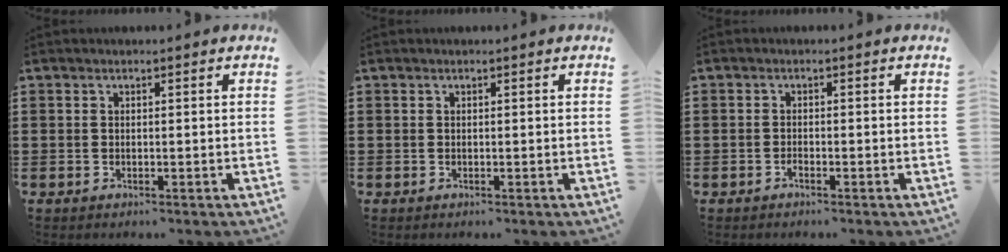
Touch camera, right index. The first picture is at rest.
{"total": 0.0}
{"total": 0.9, "force": [-0.8, 0.2, 0.4], "torque": [-0.011, -0.003, -0.014]}